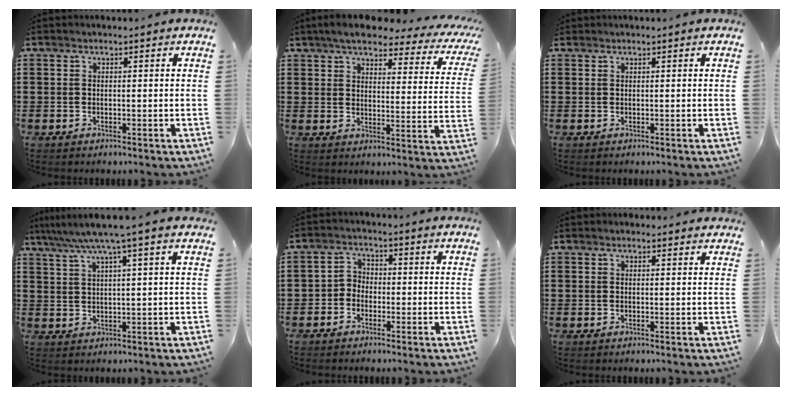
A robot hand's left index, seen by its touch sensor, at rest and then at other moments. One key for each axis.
{"total": 5.5, "fx": 4.6, "fy": 1.1, "fz": 2.8, "tx": -0.067, "ty": -0.022, "tz": 0.074}
{"total": 0.0}
{"total": 5.4, "fx": 3.6, "fy": -0.7, "fz": 3.9, "tx": -0.087, "ty": -0.010, "tz": 0.058}
{"total": 2.6, "fx": -1.8, "fy": 1.9, "fz": 0.4, "tx": -0.018, "ty": 0.008, "tz": -0.041}
{"total": 0.8, "fx": 0.7, "fy": 0.3, "fz": 0.2, "tx": -0.006, "ty": 0.003, "tz": 0.013}